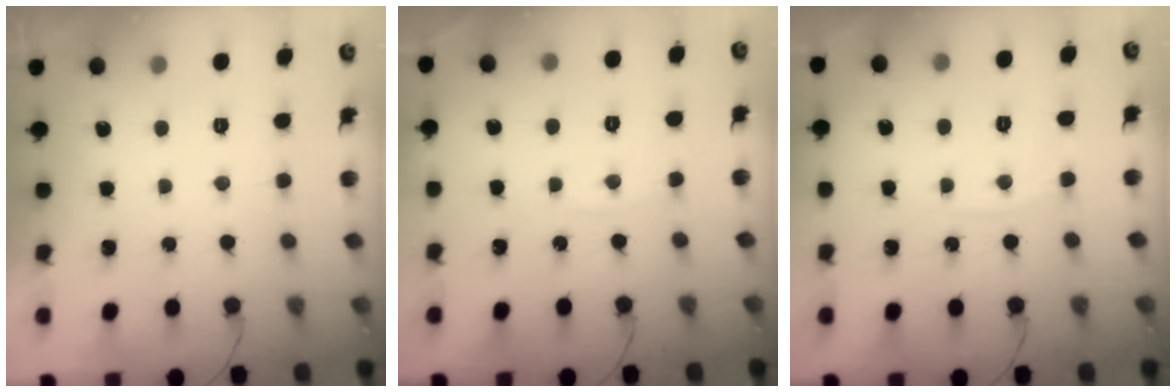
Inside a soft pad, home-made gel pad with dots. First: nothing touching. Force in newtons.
{"total": 3.1, "press": 3.1, "slide": 0.6}
{"total": 4.5, "press": 4.5, "slide": 0.6}